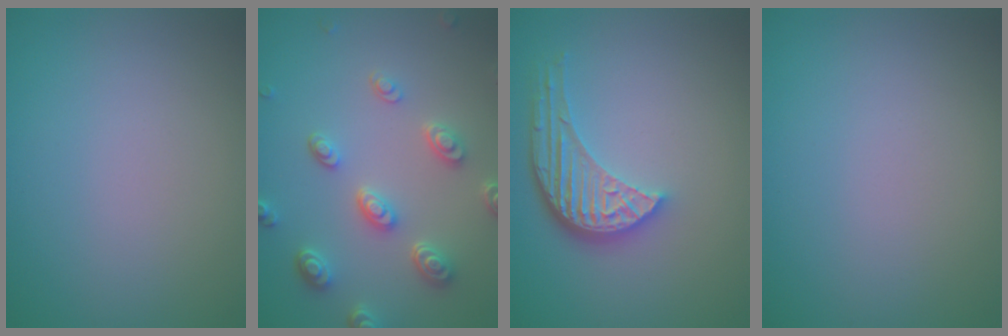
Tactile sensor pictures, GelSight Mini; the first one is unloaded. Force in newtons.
{"total": 4.8, "press": 3.7, "slide": 3.0}
{"total": 5.1, "press": 3.8, "slide": 3.4}
{"total": 0.0}